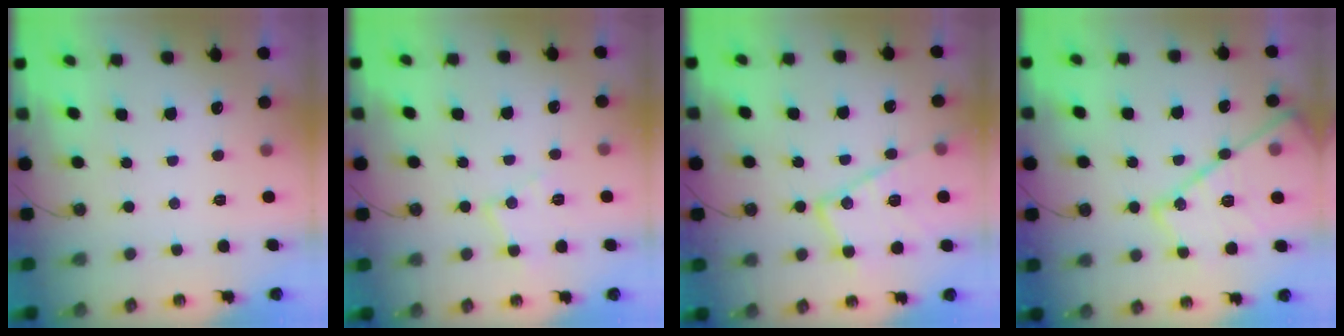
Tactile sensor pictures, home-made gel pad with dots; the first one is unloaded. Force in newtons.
{"total": 8.3, "press": 8.3, "slide": 0.6}
{"total": 16.9, "press": 16.9, "slide": 1.4}
{"total": 20.4, "press": 20.3, "slide": 1.5}